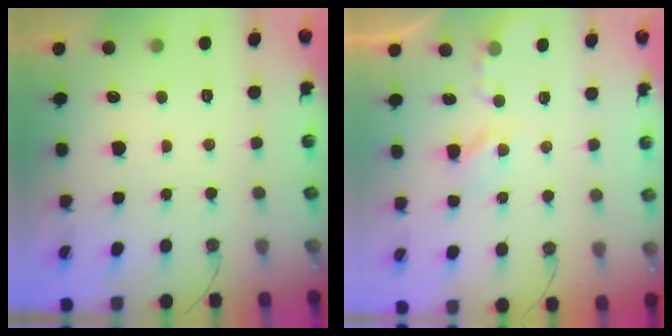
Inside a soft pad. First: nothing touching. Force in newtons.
{"total": 2.7, "press": 2.7, "slide": 0.5}